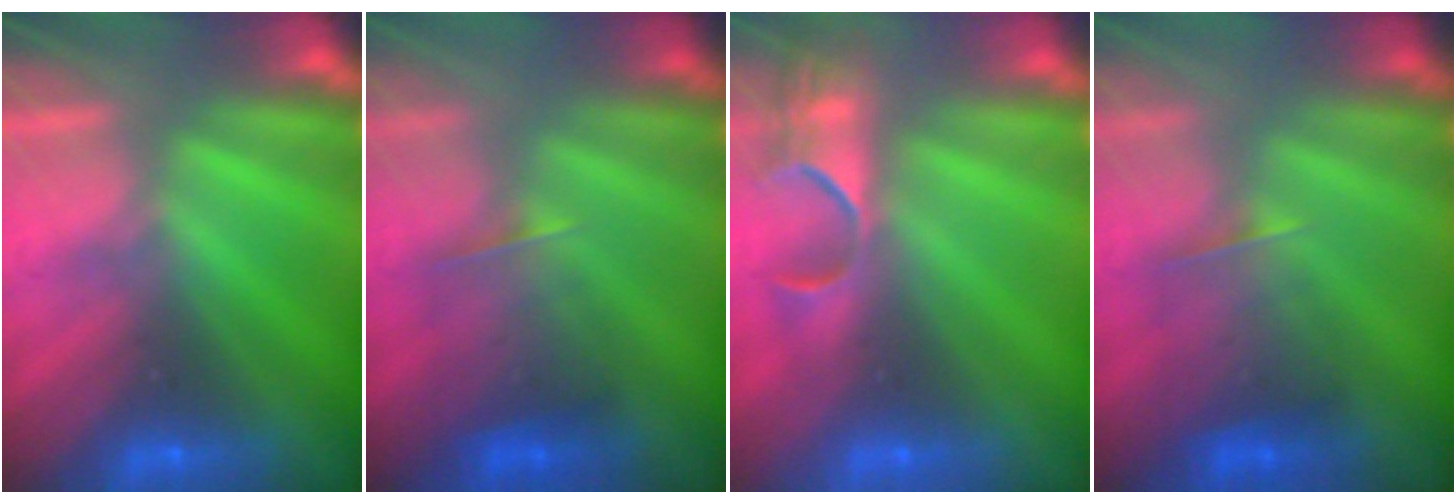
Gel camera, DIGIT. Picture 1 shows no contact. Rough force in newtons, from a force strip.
{"total": 2.3}
{"total": 5.1}
{"total": 2.3}